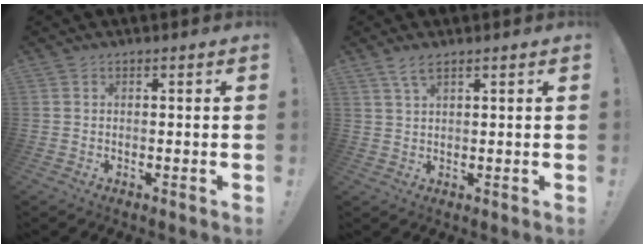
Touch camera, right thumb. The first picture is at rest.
{"total": 3.7, "force": [2.4, 1.1, 2.6], "torque": [-0.051, -0.006, 0.044]}